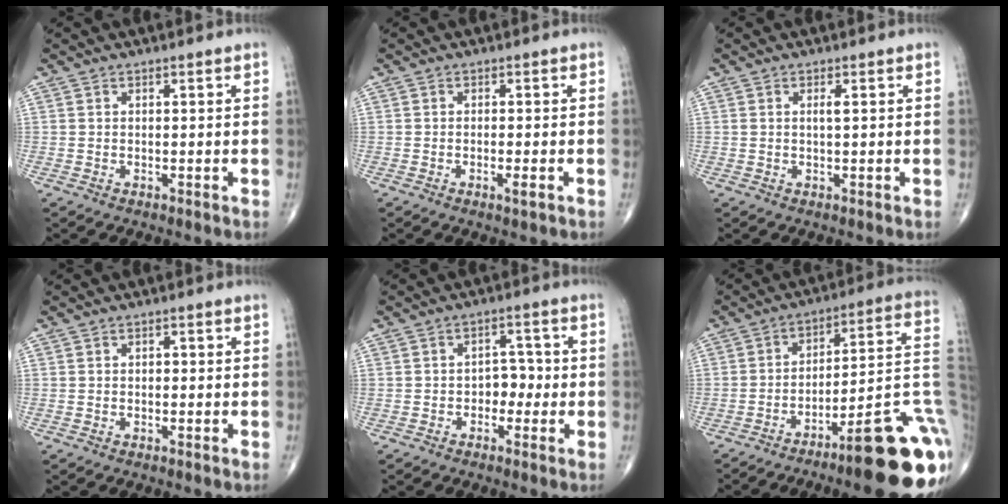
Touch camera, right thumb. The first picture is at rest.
{"total": 1.7, "force": [-0.8, 0.2, 1.5], "torque": [-0.025, -0.003, -0.015]}
{"total": 1.2, "force": [0.3, 0.1, 1.1], "torque": [-0.025, 0.000, 0.005]}
{"total": 0.7, "force": [0.1, 0.4, 0.6], "torque": [-0.007, 0.000, 0.000]}
{"total": 4.2, "force": [-0.9, 3.1, 2.8], "torque": [-0.011, 0.017, -0.020]}
{"total": 22.5, "force": [-10.0, 4.6, 19.7], "torque": [-0.174, 0.077, -0.136]}